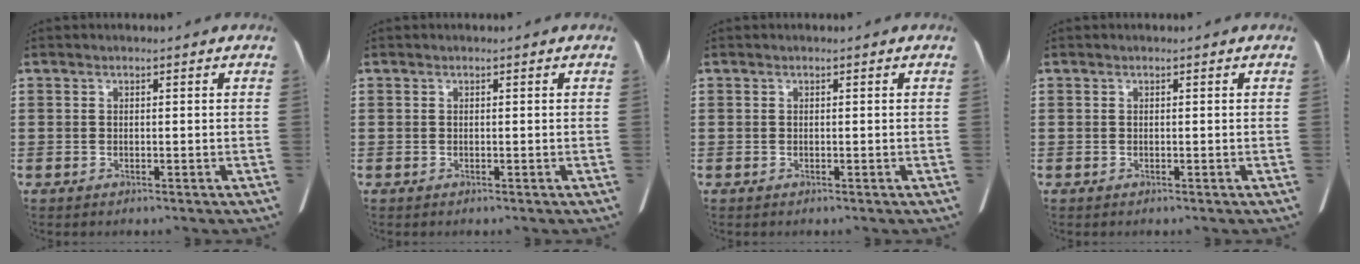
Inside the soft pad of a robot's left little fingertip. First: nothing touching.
{"total": 0.0}
{"total": 0.0}
{"total": 0.0}